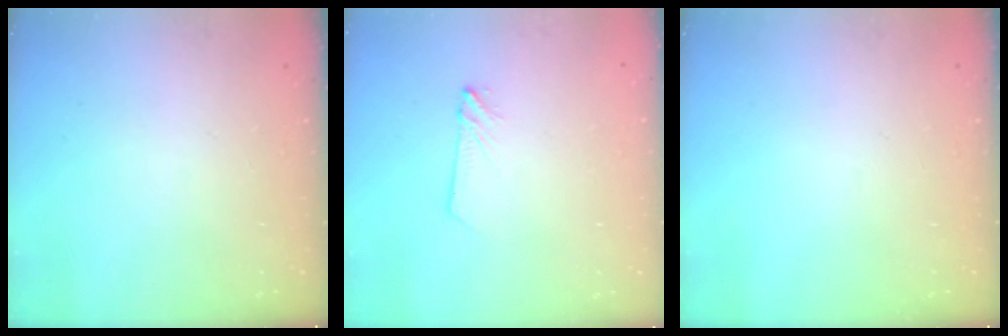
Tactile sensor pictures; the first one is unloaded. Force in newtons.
{"total": 2.8, "press": 2.8, "slide": 0.3}
{"total": 0.0}